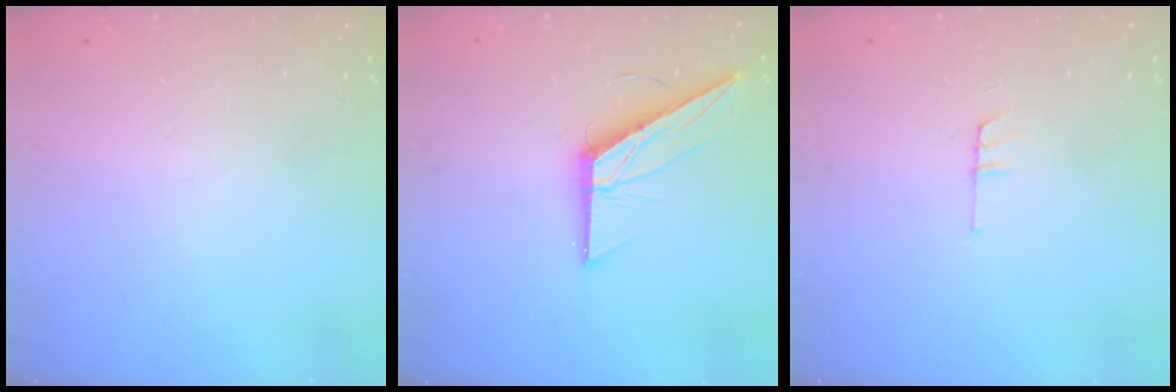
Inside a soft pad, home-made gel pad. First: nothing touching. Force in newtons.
{"total": 13.8, "press": 13.8, "slide": 0.4}
{"total": 4.8, "press": 4.8, "slide": 0.4}